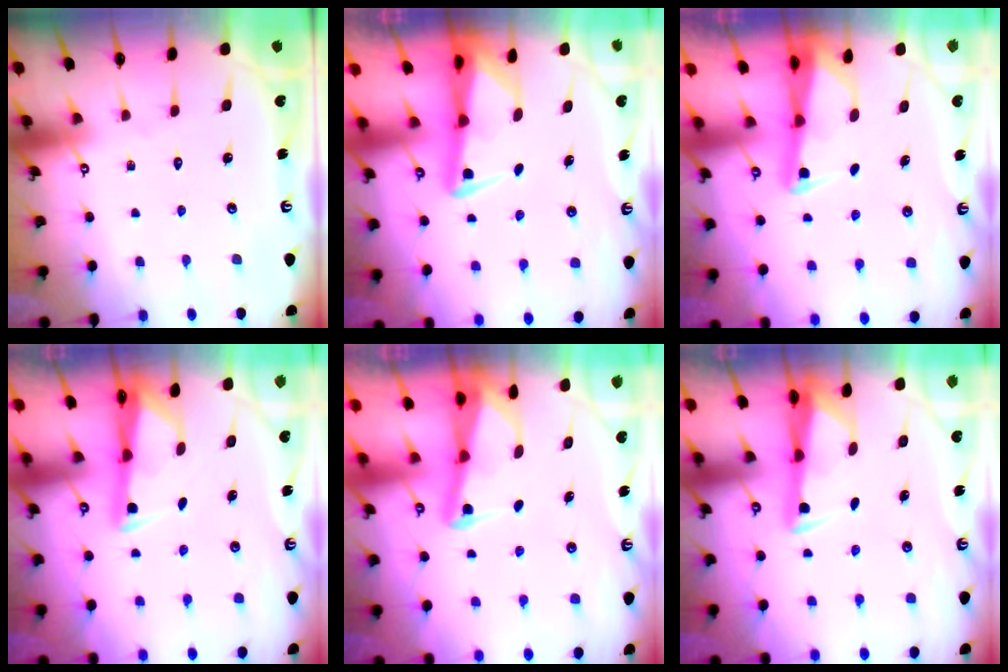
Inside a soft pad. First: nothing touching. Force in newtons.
{"total": 2.7, "press": 2.6, "slide": 0.6}
{"total": 2.6, "press": 2.6, "slide": 0.2}
{"total": 2.8, "press": 2.8, "slide": 0.4}
{"total": 2.6, "press": 2.5, "slide": 0.6}
{"total": 3.4, "press": 3.3, "slide": 1.0}